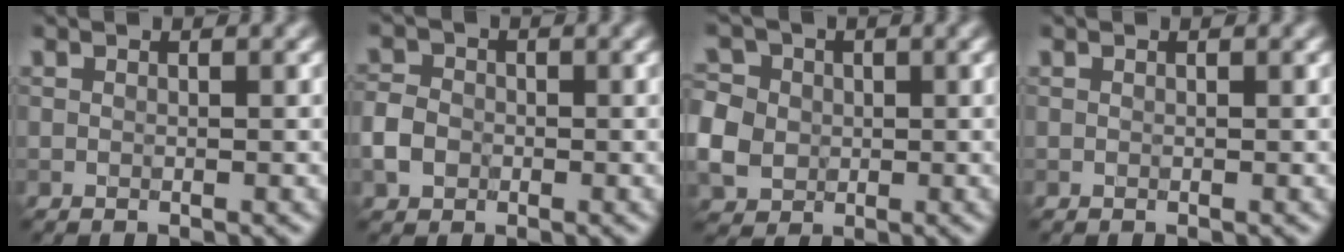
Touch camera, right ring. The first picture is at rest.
{"total": 2.6, "force": [-0.8, 2.2, 1.2], "torque": [-0.023, 0.001, -0.019]}
{"total": 6.5, "force": [-0.5, 5.8, 3.0], "torque": [-0.072, 0.016, -0.034]}
{"total": 0.0}